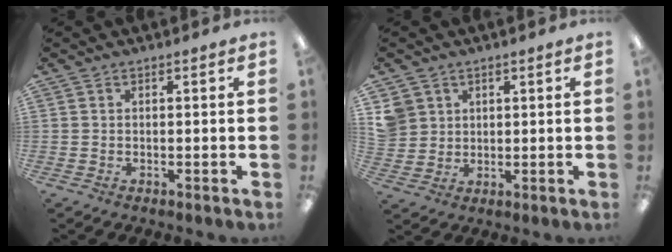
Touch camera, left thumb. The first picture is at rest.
{"total": 5.4, "force": [2.4, 4.8, 0.6], "torque": [-0.015, -0.001, 0.045]}